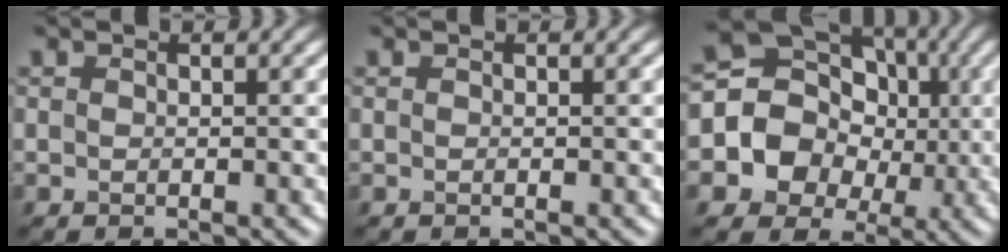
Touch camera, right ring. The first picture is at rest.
{"total": 0.0}
{"total": 11.6, "force": [-0.3, 10.7, 4.3], "torque": [-0.092, 0.031, -0.030]}